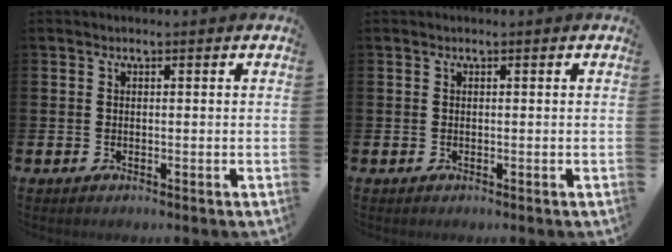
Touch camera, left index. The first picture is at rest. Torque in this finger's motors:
{"motor_torque": [-0.01, -0.01, 0.04, 0.00]}